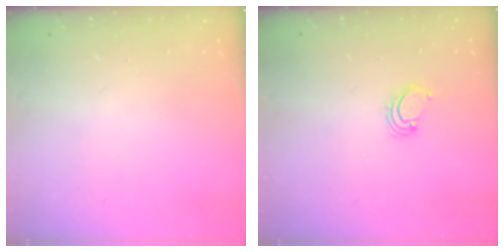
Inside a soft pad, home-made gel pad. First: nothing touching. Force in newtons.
{"total": 3.1, "press": 3.1, "slide": 0.5}